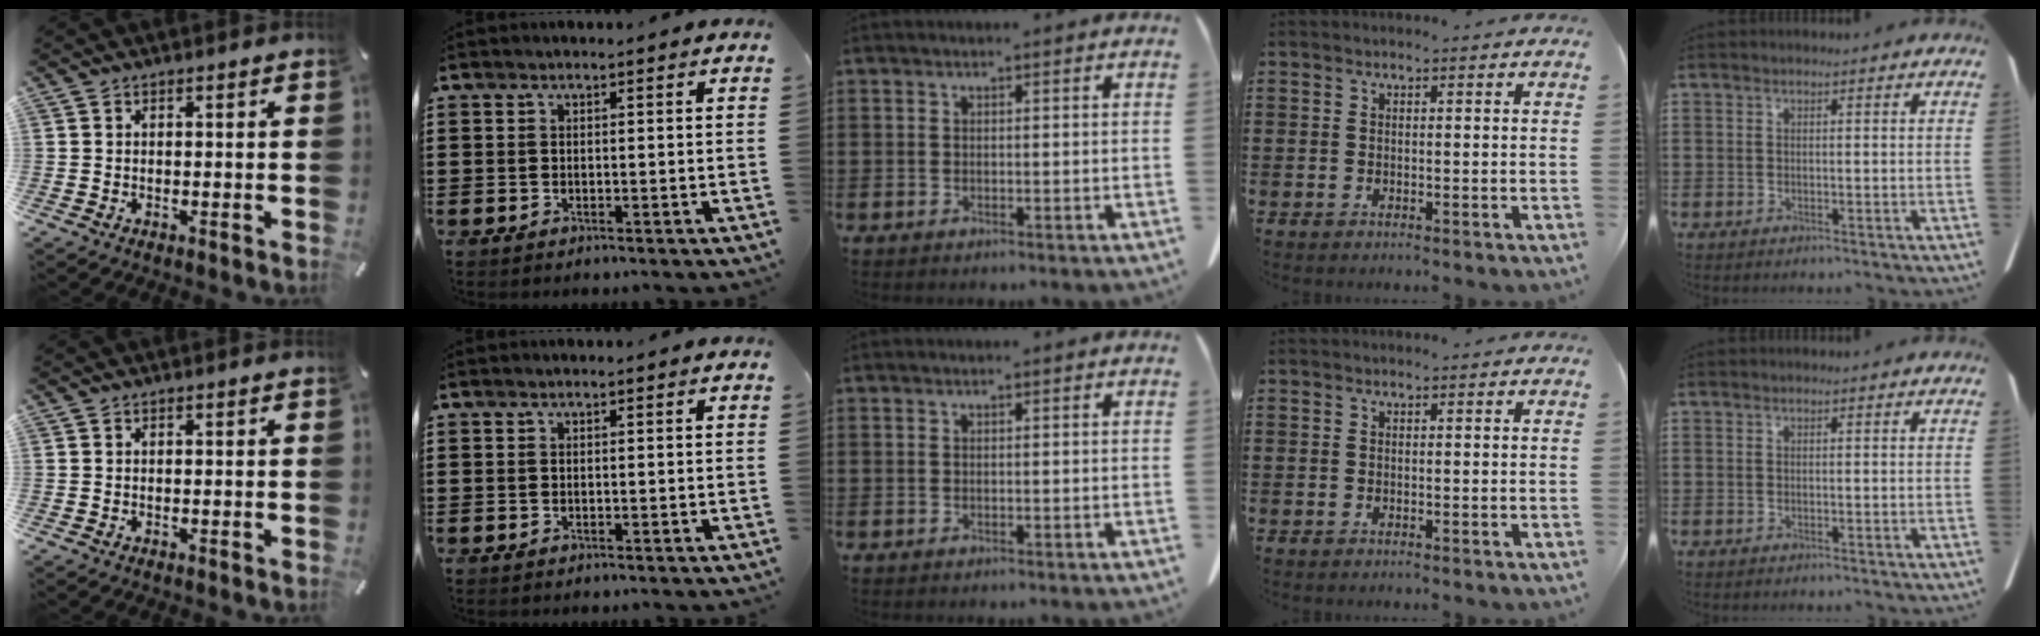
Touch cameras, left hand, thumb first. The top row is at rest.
{}